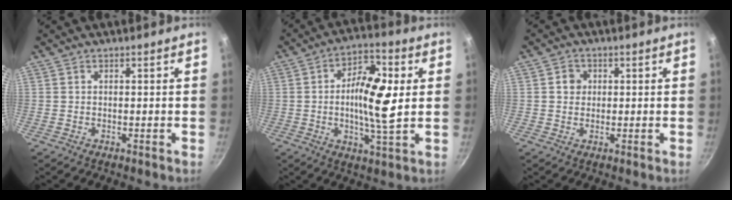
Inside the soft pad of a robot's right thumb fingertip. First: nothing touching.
{"total": 12.3, "force": [1.2, 4.4, 11.5], "torque": [-0.185, 0.004, 0.012]}
{"total": 2.5, "force": [0.4, 2.3, 0.8], "torque": [0.001, 0.004, 0.003]}